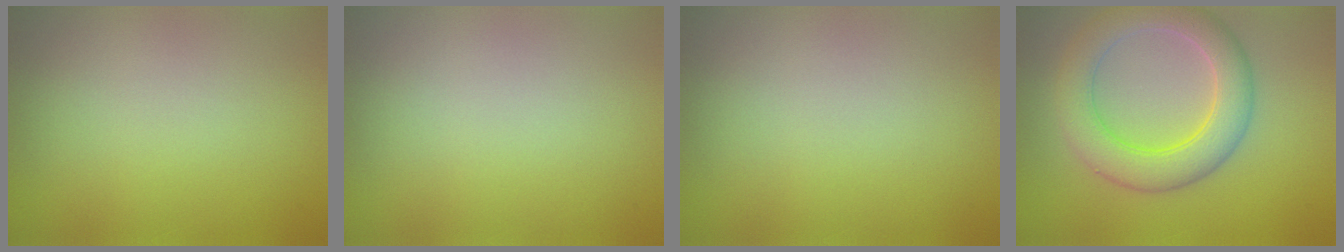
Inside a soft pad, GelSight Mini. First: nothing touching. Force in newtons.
{"total": 0.0}
{"total": 0.0}
{"total": 5.9, "press": 5.9, "slide": 0.2}